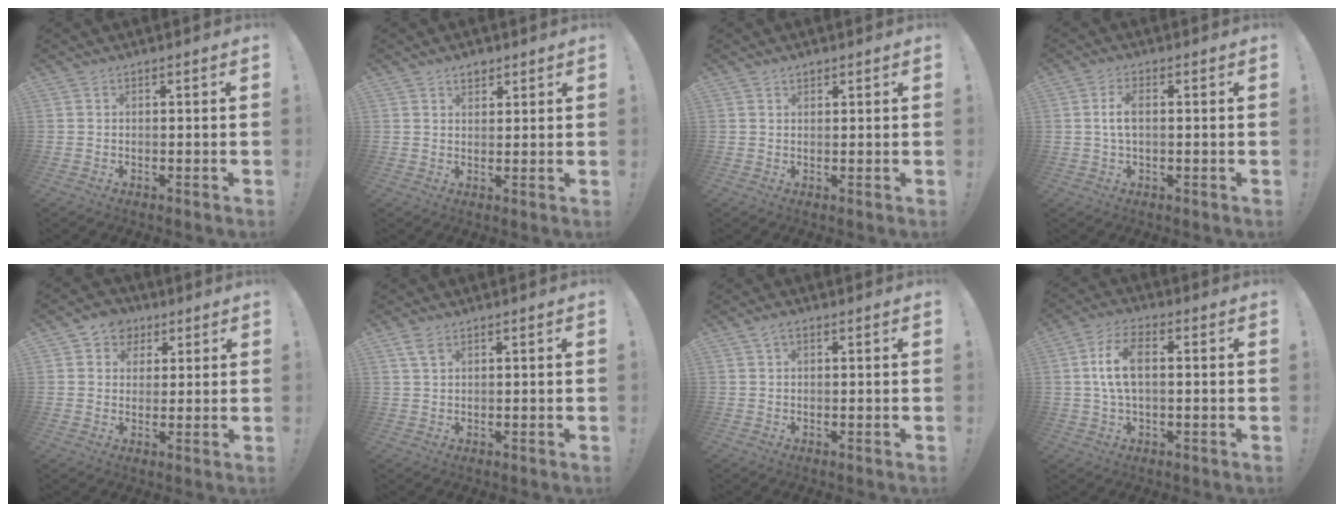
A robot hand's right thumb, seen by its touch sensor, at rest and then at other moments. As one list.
[{"total": 3.3, "force": [2.3, 2.0, 1.1], "torque": [-0.006, -0.011, 0.040]}, {"total": 1.4, "force": [1.1, 0.7, 0.4], "torque": [-0.001, -0.003, 0.020]}, {"total": 4.5, "force": [0.2, 2.0, 4.0], "torque": [-0.081, 0.005, 0.002]}, {"total": 6.8, "force": [2.5, 6.1, 1.6], "torque": [-0.021, -0.008, 0.053]}, {"total": 3.3, "force": [2.0, 1.5, 2.2], "torque": [-0.043, -0.004, 0.038]}, {"total": 2.1, "force": [1.1, 1.0, 1.4], "torque": [-0.022, 0.000, 0.018]}, {"total": 9.0, "force": [1.1, 4.6, 7.7], "torque": [-0.143, 0.004, 0.022]}]